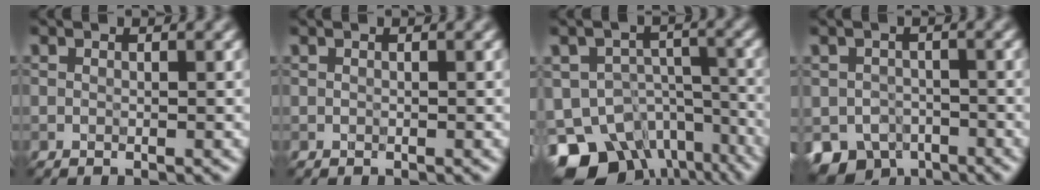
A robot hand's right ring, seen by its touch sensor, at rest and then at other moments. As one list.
[{"total": 0.0}, {"total": 11.7, "force": [-8.0, 7.0, 4.9], "torque": [-0.082, -0.015, -0.114]}, {"total": 5.3, "force": [-2.9, 3.7, 2.2], "torque": [-0.037, -0.019, -0.048]}]